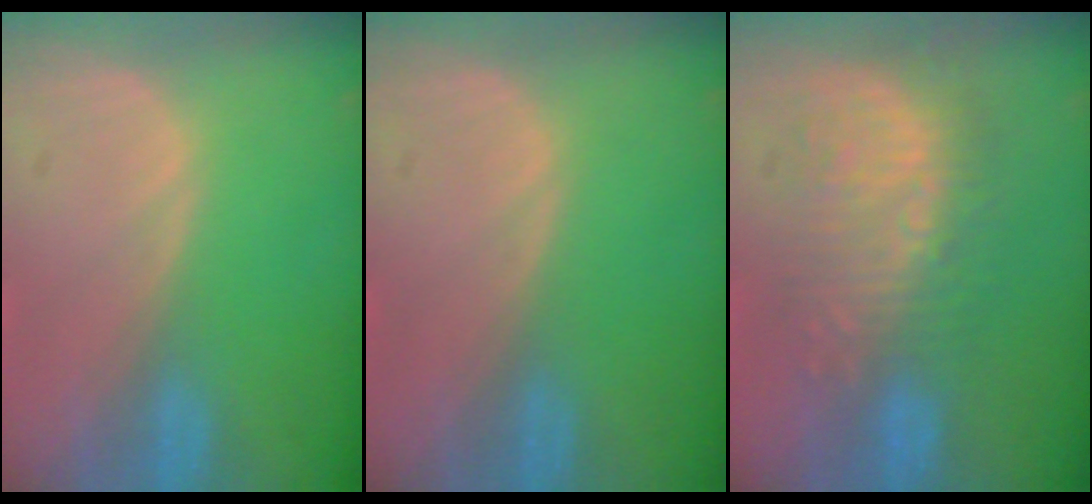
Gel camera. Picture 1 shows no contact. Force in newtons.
{"total": 0.0}
{"total": 8.9, "press": 8.7, "slide": 2.0}